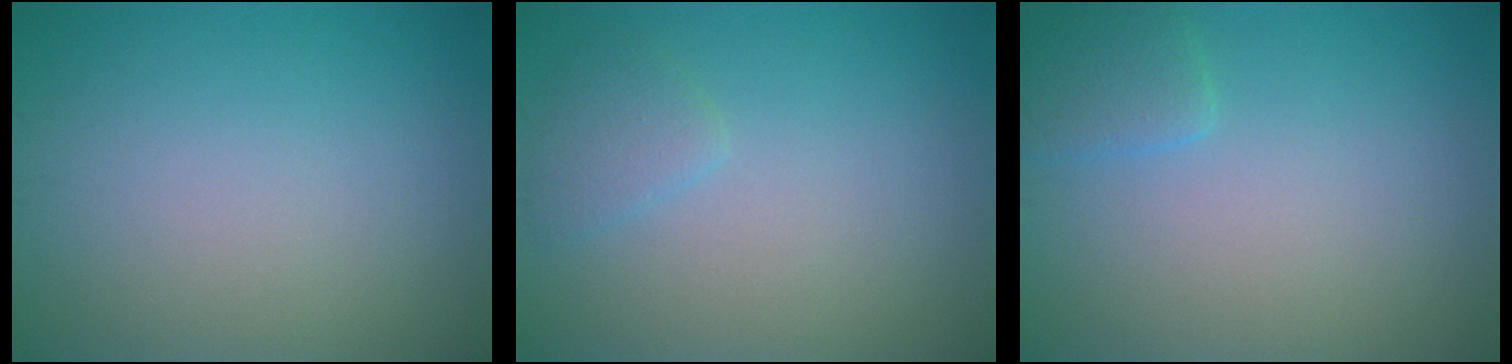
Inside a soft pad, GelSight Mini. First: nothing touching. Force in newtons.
{"total": 1.5, "press": 1.5, "slide": 0.1}
{"total": 1.8, "press": 1.8, "slide": 0.2}